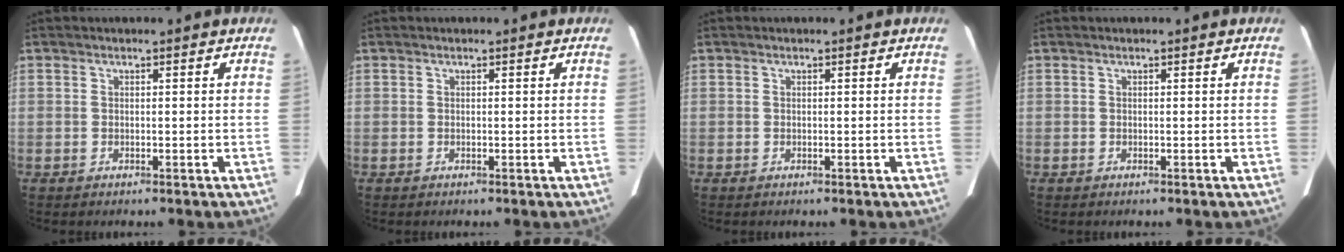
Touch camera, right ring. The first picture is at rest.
{"total": 0.0}
{"total": 0.0}
{"total": 0.0}